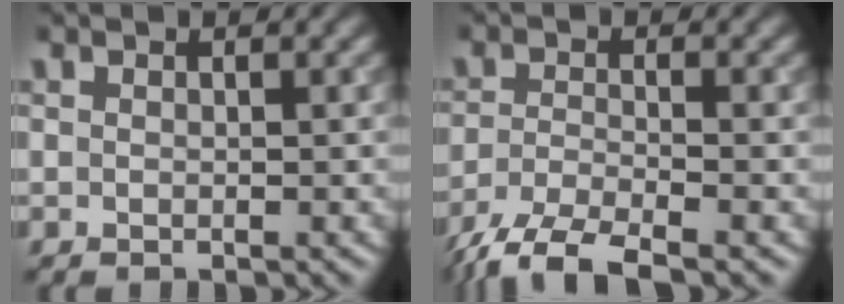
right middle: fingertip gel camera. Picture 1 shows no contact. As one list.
[{"total": 5.3, "force": [-4.1, 1.0, 3.1], "torque": [-0.057, -0.012, -0.086]}]